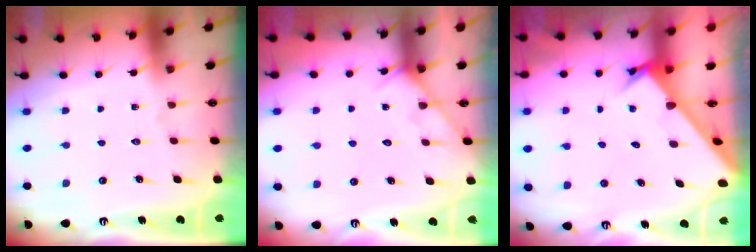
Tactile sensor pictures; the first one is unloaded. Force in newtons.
{"total": 5.6, "press": 5.6, "slide": 0.3}
{"total": 2.6, "press": 2.6, "slide": 0.2}